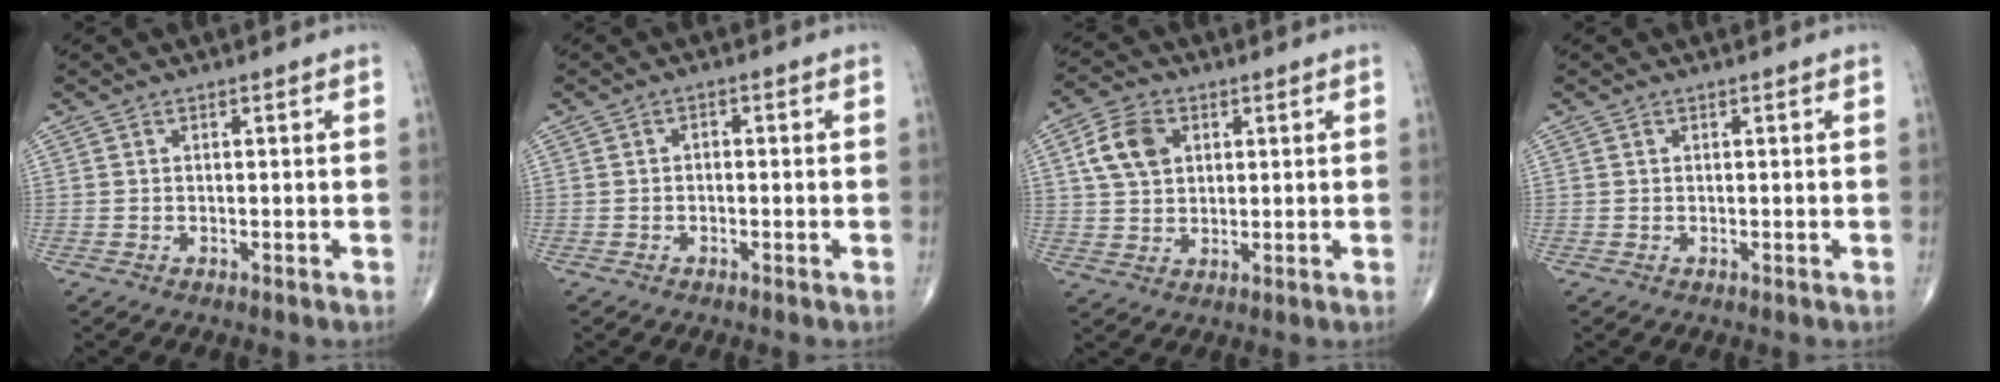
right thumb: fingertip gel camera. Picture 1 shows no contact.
{"total": 1.0, "force": [-0.3, 0.7, 0.6], "torque": [-0.004, 0.006, -0.009]}
{"total": 7.8, "force": [2.5, 5.5, 5.0], "torque": [-0.083, 0.000, 0.045]}
{"total": 0.0}